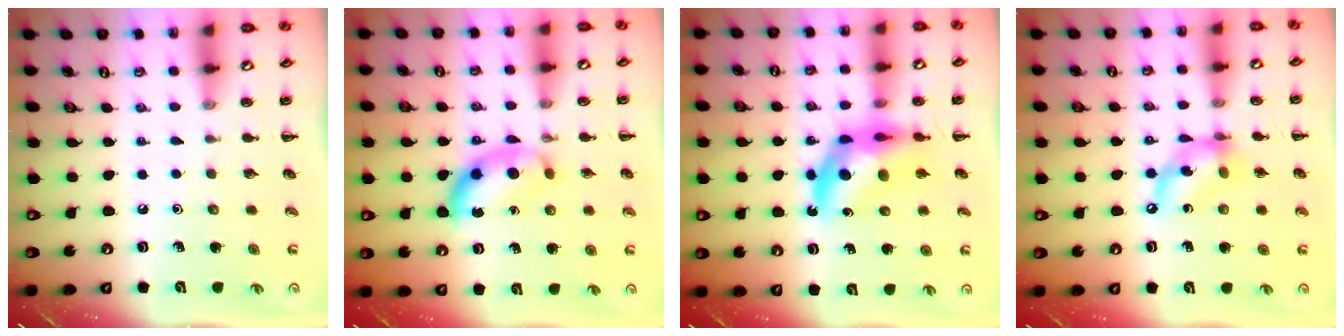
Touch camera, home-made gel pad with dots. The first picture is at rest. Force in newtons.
{"total": 9.5, "press": 9.5, "slide": 0.7}
{"total": 11.3, "press": 10.7, "slide": 3.6}
{"total": 12.3, "press": 12.0, "slide": 2.9}